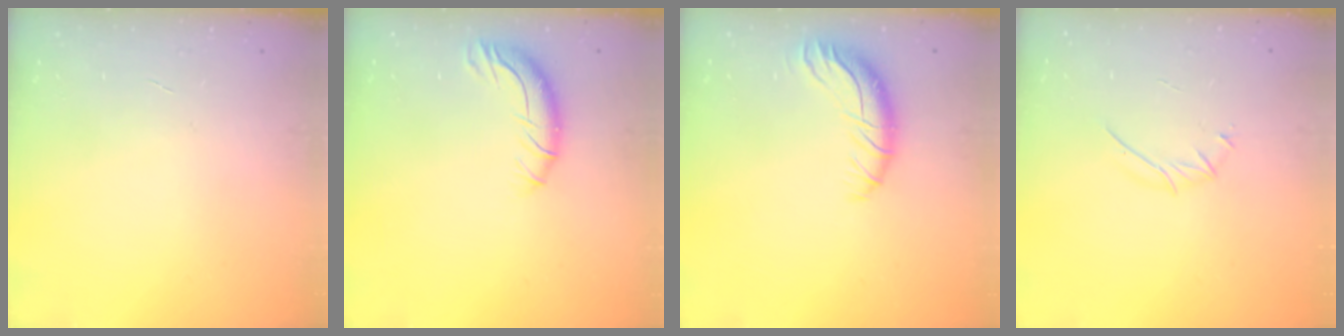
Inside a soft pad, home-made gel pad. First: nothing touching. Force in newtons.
{"total": 8.7, "press": 8.6, "slide": 1.1}
{"total": 10.7, "press": 10.4, "slide": 2.5}
{"total": 3.5, "press": 3.4, "slide": 1.0}